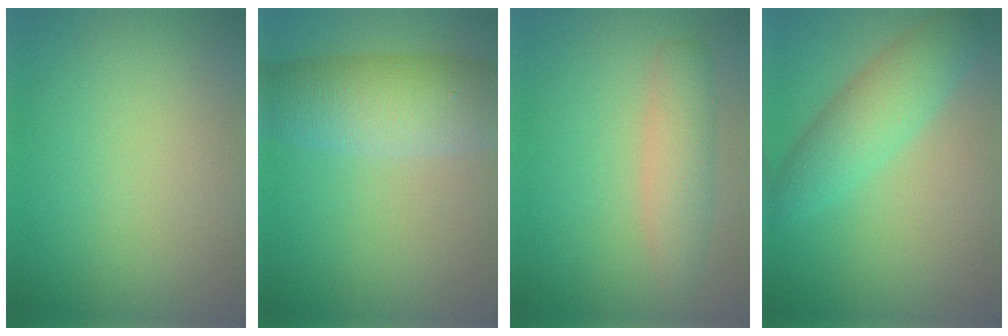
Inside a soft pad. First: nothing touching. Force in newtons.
{"total": 7.6, "press": 7.6, "slide": 0.2}
{"total": 2.9, "press": 2.9, "slide": 0.1}
{"total": 4.2, "press": 4.2, "slide": 0.1}